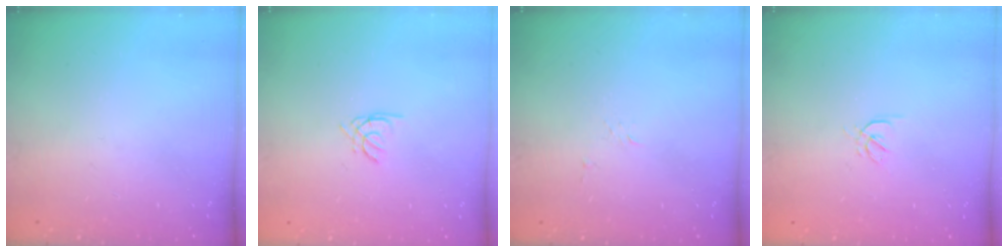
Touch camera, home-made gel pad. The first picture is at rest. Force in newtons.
{"total": 1.3, "press": 1.2, "slide": 0.4}
{"total": 2.7, "press": 2.7, "slide": 0.3}
{"total": 1.7, "press": 1.6, "slide": 0.5}